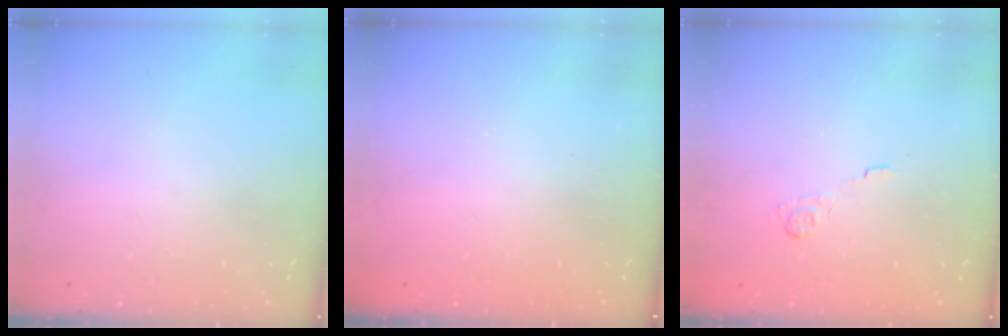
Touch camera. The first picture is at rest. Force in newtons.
{"total": 2.3, "press": 2.1, "slide": 1.0}
{"total": 1.9, "press": 1.3, "slide": 1.3}